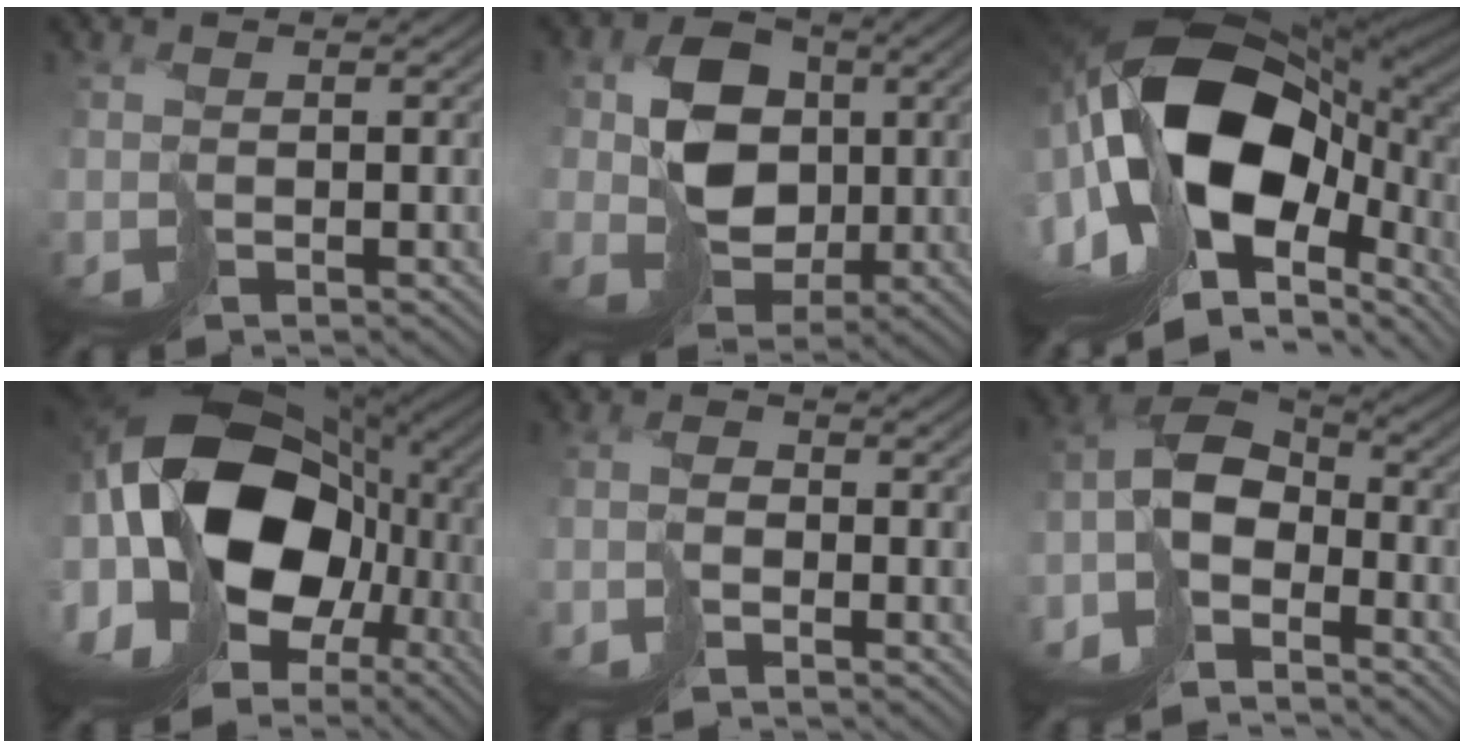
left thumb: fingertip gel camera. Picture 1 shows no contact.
{"total": 9.1, "force": [0.7, 7.6, 5.0], "torque": [-0.097, -0.003, 0.008]}
{"total": 18.8, "force": [-2.6, 10.4, 15.4], "torque": [-0.324, -0.028, -0.037]}
{"total": 21.0, "force": [0.5, 13.8, 15.8], "torque": [-0.342, 0.005, 0.015]}
{"total": 2.0, "force": [-1.9, 0.3, -0.1], "torque": [0.011, 0.007, -0.043]}
{"total": 8.9, "force": [-6.1, 4.7, 4.5], "torque": [-0.078, -0.006, -0.127]}